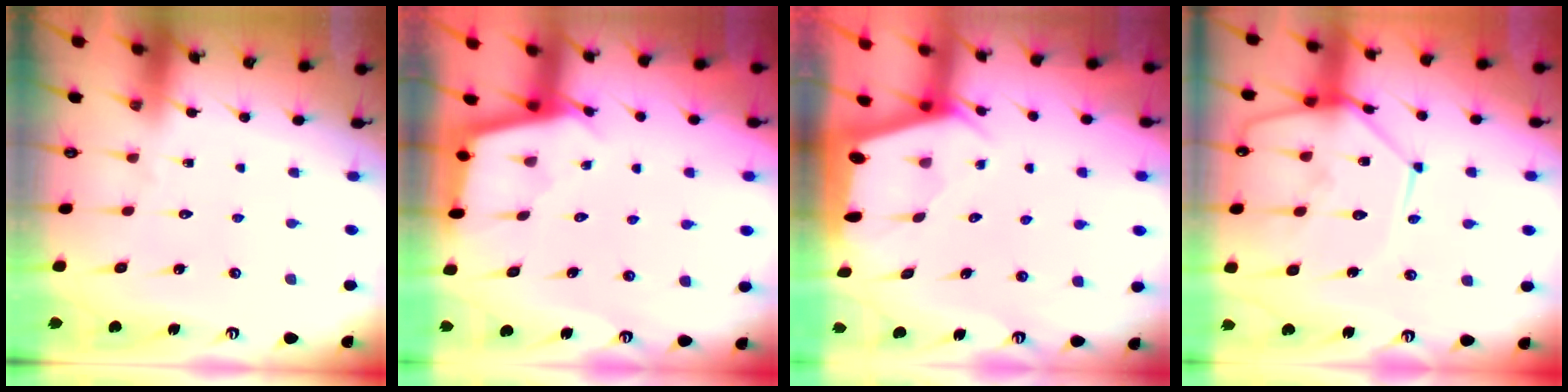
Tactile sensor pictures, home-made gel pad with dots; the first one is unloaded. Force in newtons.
{"total": 2.8, "press": 2.8, "slide": 0.3}
{"total": 1.8, "press": 1.8, "slide": 0.3}
{"total": 15.9, "press": 15.8, "slide": 1.6}